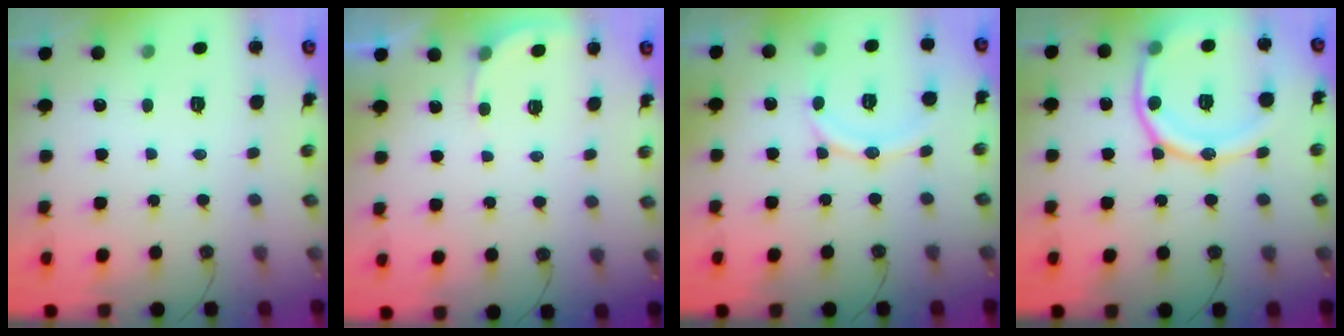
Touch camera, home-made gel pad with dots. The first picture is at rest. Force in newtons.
{"total": 2.6, "press": 2.6, "slide": 0.1}
{"total": 10.1, "press": 10.1, "slide": 0.7}
{"total": 18.0, "press": 17.9, "slide": 2.1}